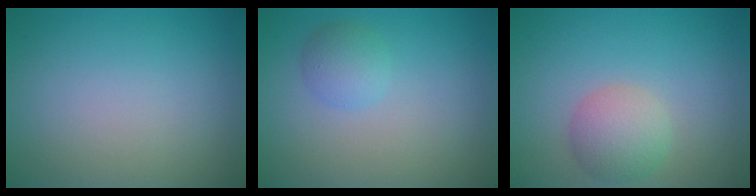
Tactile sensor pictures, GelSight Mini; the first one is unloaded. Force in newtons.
{"total": 2.0, "press": 2.0, "slide": 0.1}
{"total": 3.4, "press": 3.4, "slide": 0.3}